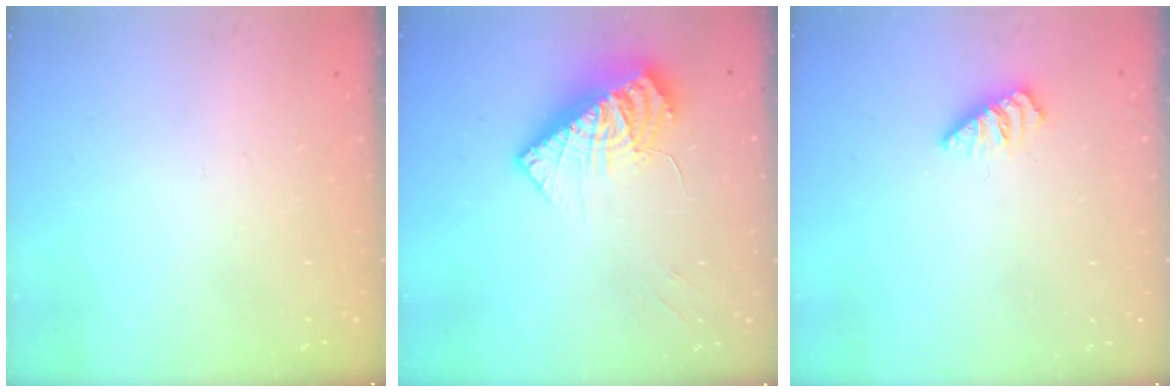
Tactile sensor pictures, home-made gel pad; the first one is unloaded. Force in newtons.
{"total": 13.5, "press": 13.3, "slide": 2.2}
{"total": 0.0}